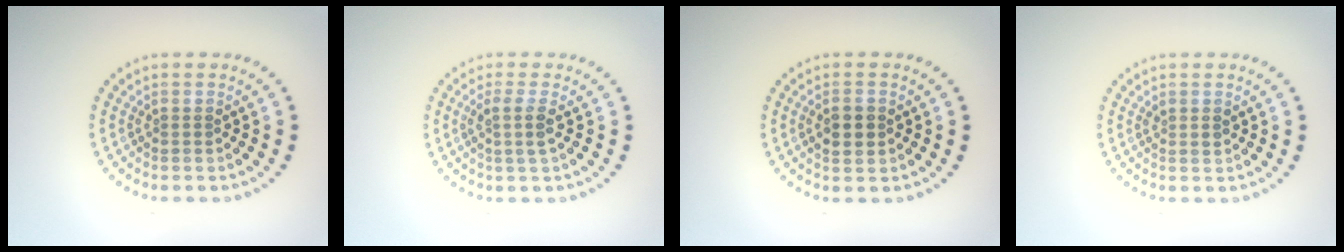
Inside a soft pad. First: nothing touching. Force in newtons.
{"total": 1.9, "press": 1.5, "slide": 1.1}
{"total": 2.3, "press": 2.3, "slide": 0.2}
{"total": 0.8, "press": 0.7, "slide": 0.3}